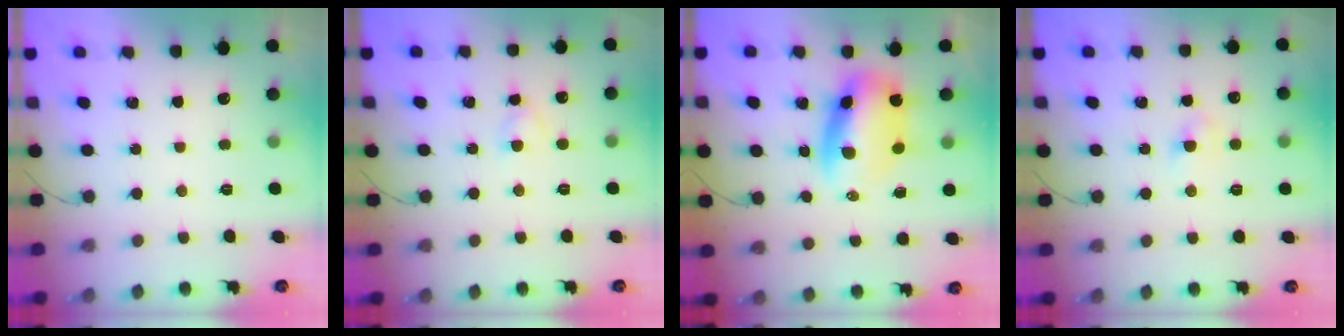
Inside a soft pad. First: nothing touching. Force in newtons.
{"total": 2.4, "press": 2.2, "slide": 1.0}
{"total": 8.6, "press": 8.3, "slide": 2.3}
{"total": 2.6, "press": 2.5, "slide": 0.8}